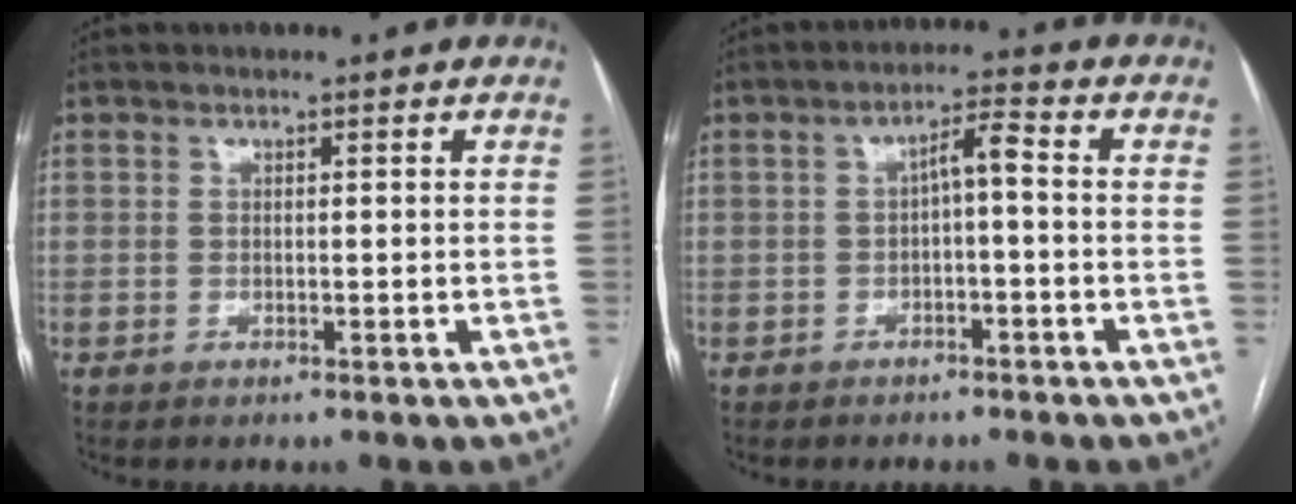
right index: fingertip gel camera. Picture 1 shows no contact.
{"total": 3.5, "force": [-0.5, 0.6, 3.4], "torque": [-0.056, 0.017, -0.006]}